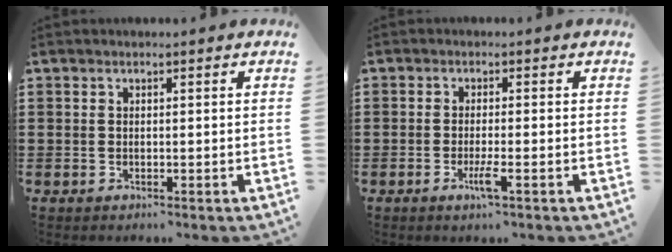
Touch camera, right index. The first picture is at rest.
{"total": 3.3, "force": [-1.4, 0.0, 3.0], "torque": [-0.062, -0.015, -0.028]}